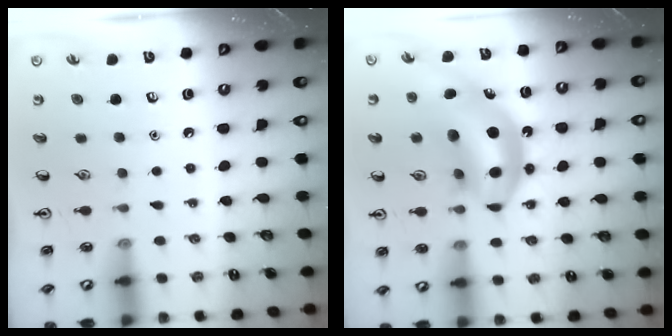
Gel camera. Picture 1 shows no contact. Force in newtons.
{"total": 15.6, "press": 14.8, "slide": 4.7}